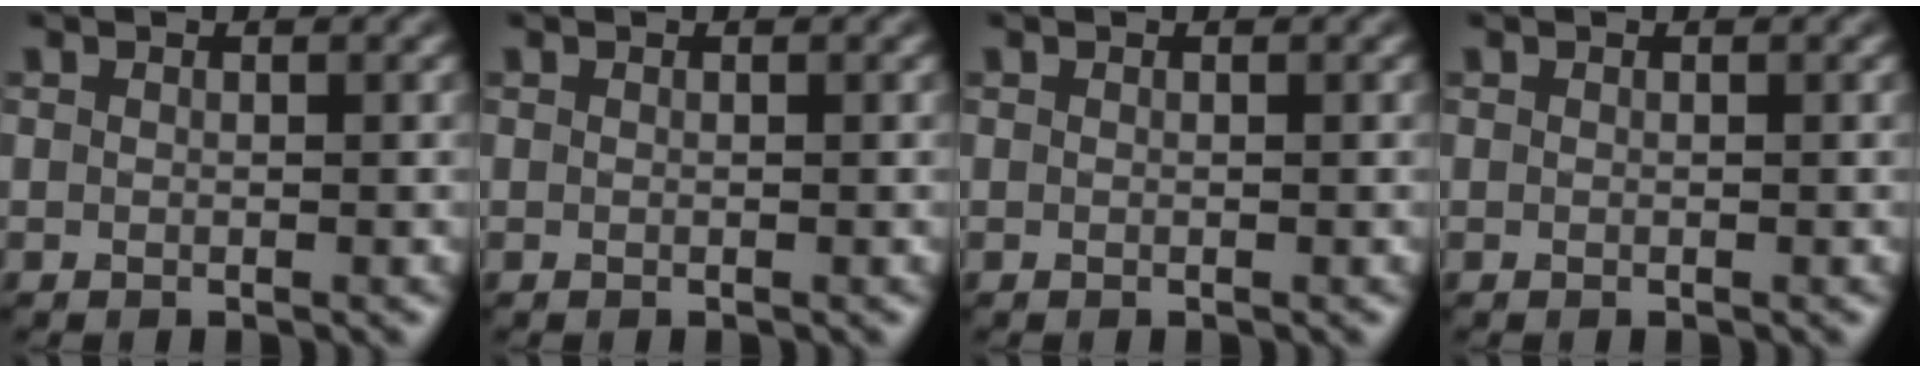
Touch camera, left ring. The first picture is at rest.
{"total": 0.0}
{"total": 0.0}
{"total": 0.0}